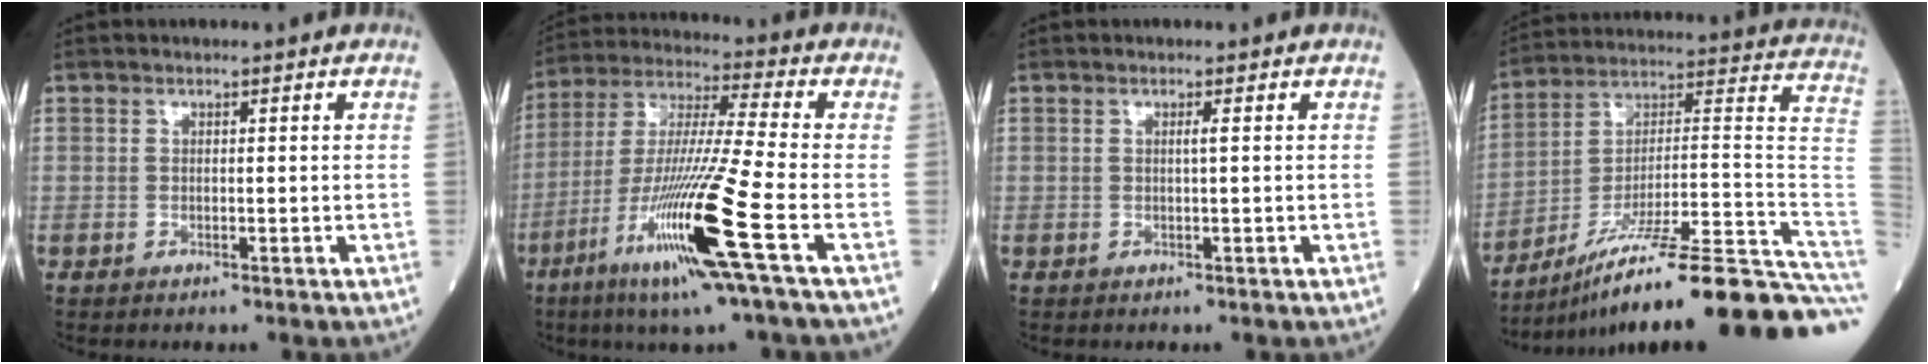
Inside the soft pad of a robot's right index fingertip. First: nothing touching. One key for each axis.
{"total": 17.5, "fx": -7.2, "fy": -1.3, "fz": 15.9, "tx": -0.332, "ty": -0.031, "tz": -0.140}
{"total": 0.7, "fx": 0.1, "fy": -0.2, "fz": 0.6, "tx": -0.013, "ty": -0.001, "tz": 0.003}
{"total": 28.8, "fx": -21.2, "fy": 0.1, "fz": 19.5, "tx": -0.184, "ty": 0.020, "tz": -0.327}